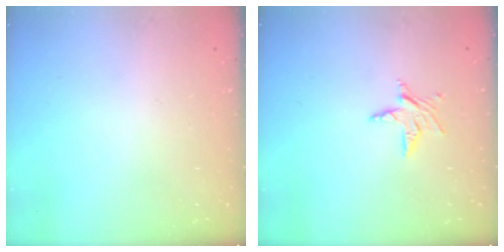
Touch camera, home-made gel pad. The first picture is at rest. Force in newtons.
{"total": 5.7, "press": 5.7, "slide": 0.1}